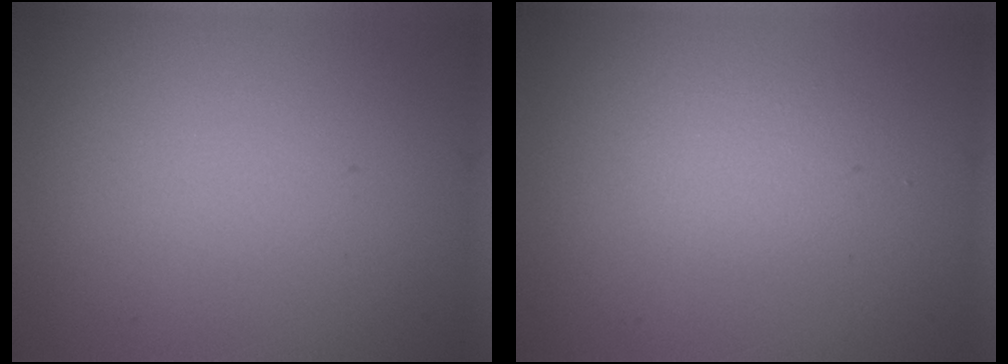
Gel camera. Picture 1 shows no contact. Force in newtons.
{"total": 1.3, "press": 1.3, "slide": 0.1}